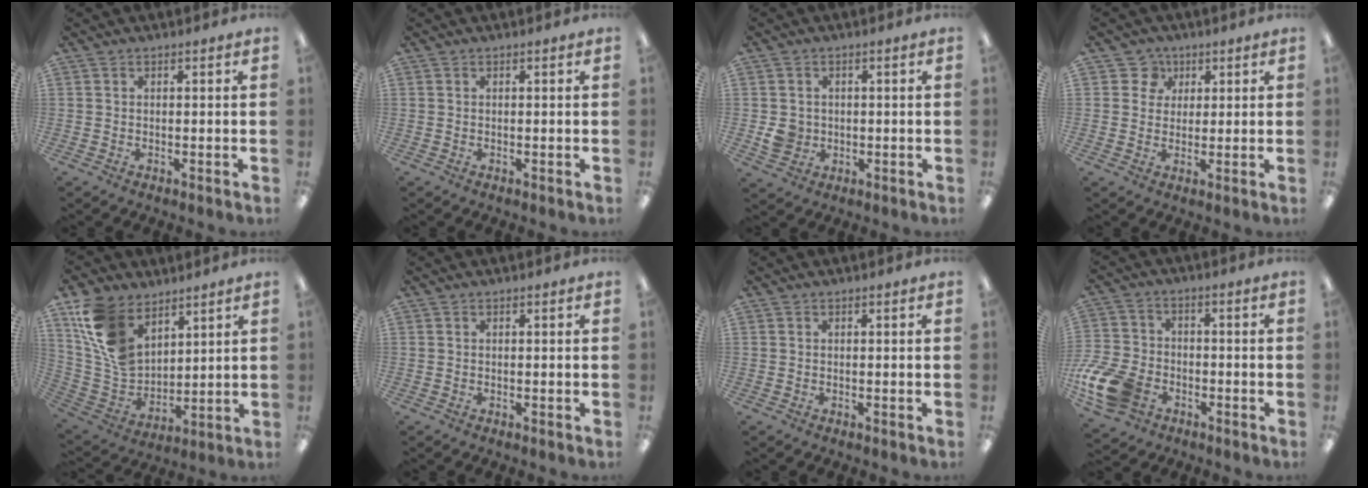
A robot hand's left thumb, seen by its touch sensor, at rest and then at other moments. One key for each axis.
{"total": 0.0}
{"total": 4.5, "fx": -0.3, "fy": 4.2, "fz": 1.6, "tx": -0.014, "ty": 0.002, "tz": -0.004}
{"total": 5.0, "fx": 2.0, "fy": 4.5, "fz": 0.7, "tx": -0.017, "ty": 0.006, "tz": 0.032}
{"total": 14.5, "fx": 8.4, "fy": 9.5, "fz": 7.0, "tx": -0.156, "ty": -0.034, "tz": 0.170}
{"total": 0.0}
{"total": 0.0}
{"total": 13.3, "fx": -5.8, "fy": 9.0, "fz": 7.9, "tx": -0.174, "ty": 0.031, "tz": -0.105}